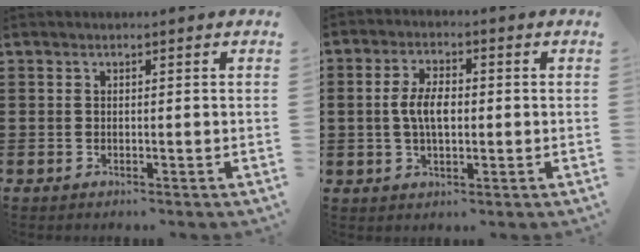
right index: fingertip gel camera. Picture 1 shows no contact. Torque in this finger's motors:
{"motor_torque": [0.38, 0.35, 0.37, 0.18]}